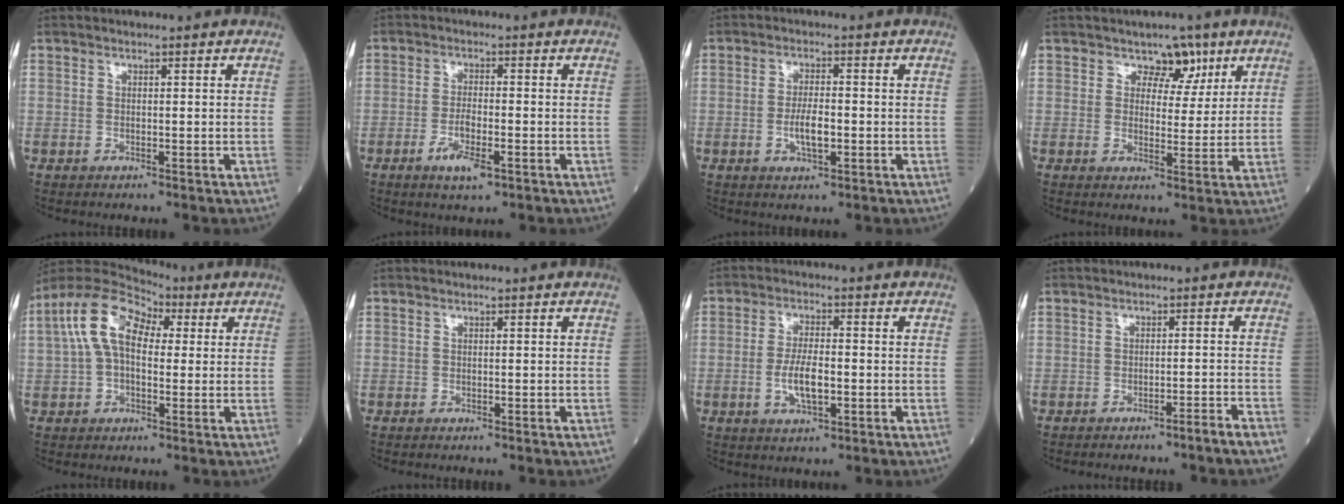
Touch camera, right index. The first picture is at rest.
{"total": 4.9, "force": [-2.3, 1.0, 4.2], "torque": [-0.079, -0.004, -0.041]}
{"total": 4.3, "force": [-1.1, 1.2, 4.0], "torque": [-0.079, -0.001, -0.018]}
{"total": 4.5, "force": [2.7, 3.1, 1.8], "torque": [-0.011, 0.001, 0.037]}
{"total": 11.6, "force": [2.8, 6.3, 9.4], "torque": [-0.198, 0.057, 0.045]}
{"total": 0.0}
{"total": 5.7, "force": [-1.3, 1.7, 5.3], "torque": [-0.108, -0.001, -0.023]}
{"total": 3.6, "force": [-3.0, -1.1, 1.6], "torque": [-0.015, 0.006, -0.042]}